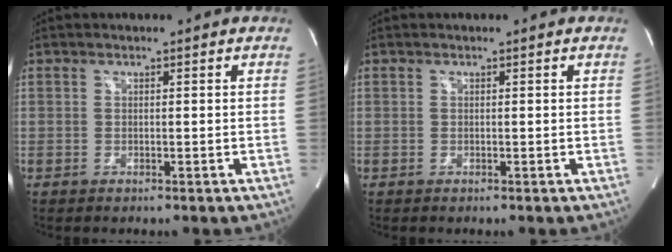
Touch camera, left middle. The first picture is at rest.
{"total": 0.0}